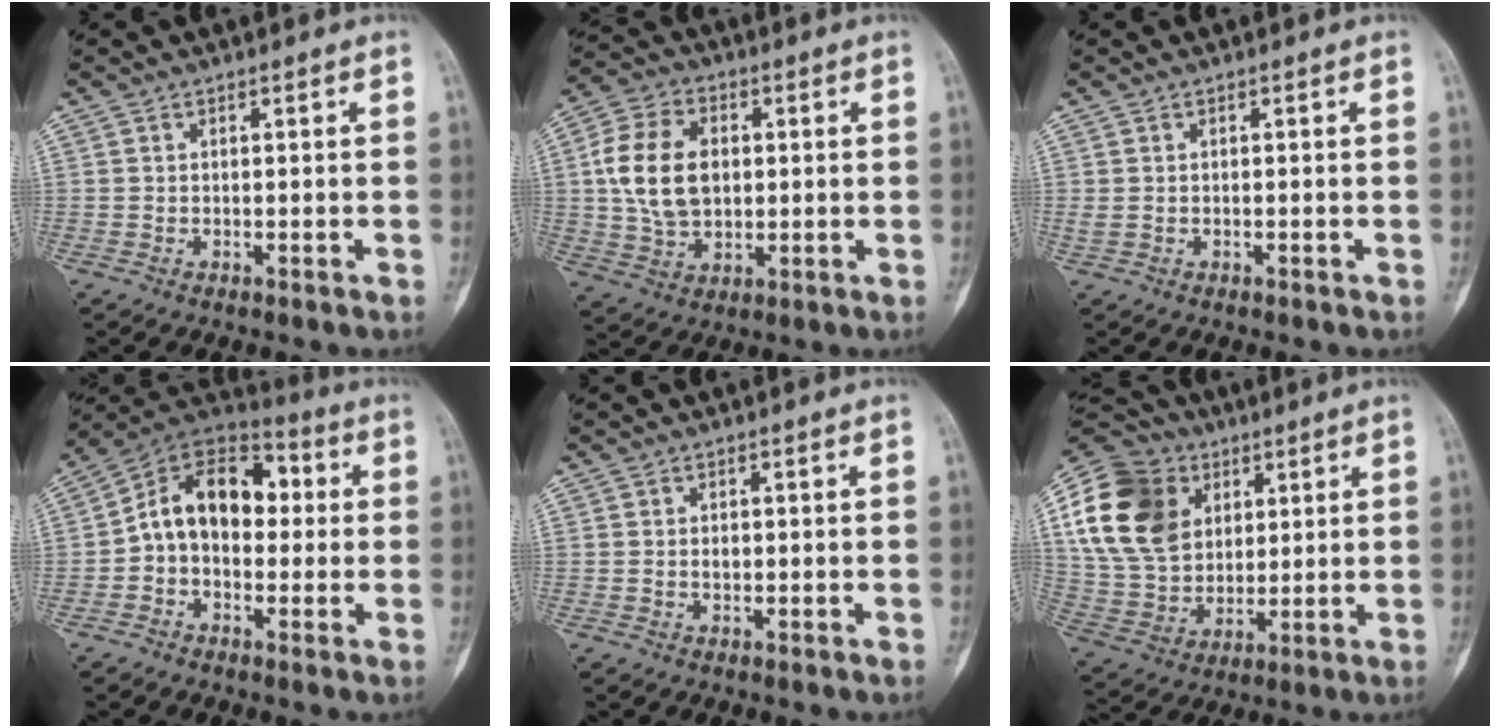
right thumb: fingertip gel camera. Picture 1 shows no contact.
{"total": 13.2, "force": [1.4, 9.0, 9.5], "torque": [-0.166, 0.007, 0.026]}
{"total": 0.9, "force": [-0.1, 0.6, 0.7], "torque": [-0.029, 0.006, 0.001]}
{"total": 14.6, "force": [0.7, 10.0, 10.6], "torque": [-0.138, 0.046, -0.004]}
{"total": 1.2, "force": [0.0, 0.8, 0.9], "torque": [-0.015, 0.001, 0.000]}
{"total": 21.3, "force": [6.5, 15.8, 12.8], "torque": [-0.240, 0.001, 0.123]}